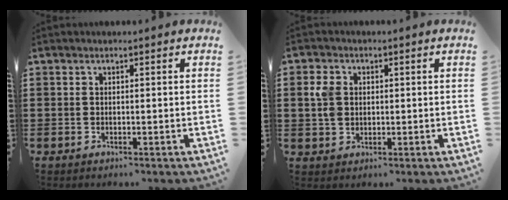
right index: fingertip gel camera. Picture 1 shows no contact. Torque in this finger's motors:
{"motor_torque": [0.09, -0.05, 0.11, 0.04]}